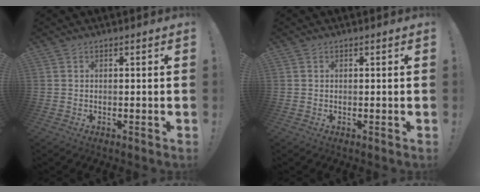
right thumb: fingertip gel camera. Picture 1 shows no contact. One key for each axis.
{"total": 0.0}